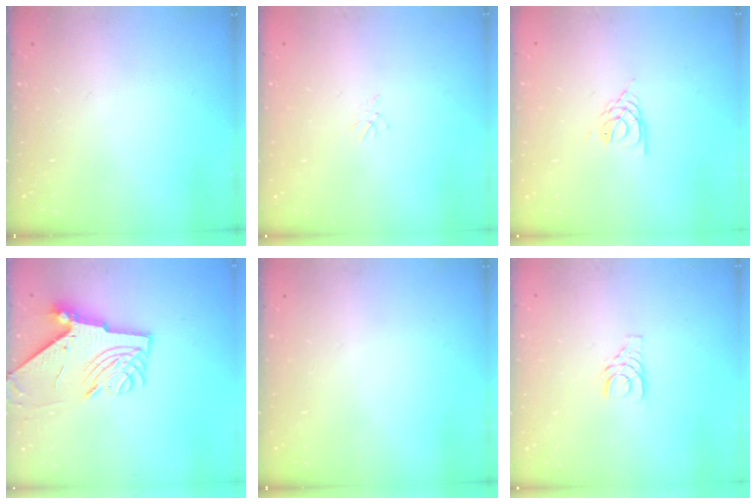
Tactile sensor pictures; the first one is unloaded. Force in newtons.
{"total": 1.5, "press": 1.4, "slide": 0.4}
{"total": 3.4, "press": 3.4, "slide": 0.6}
{"total": 9.2, "press": 9.1, "slide": 1.3}
{"total": 0.0}
{"total": 4.4, "press": 4.3, "slide": 0.4}